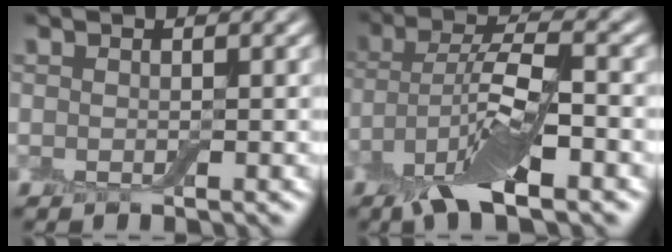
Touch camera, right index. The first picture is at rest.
{"total": 8.8, "force": [-3.9, 3.0, 7.3], "torque": [-0.141, 0.006, -0.080]}